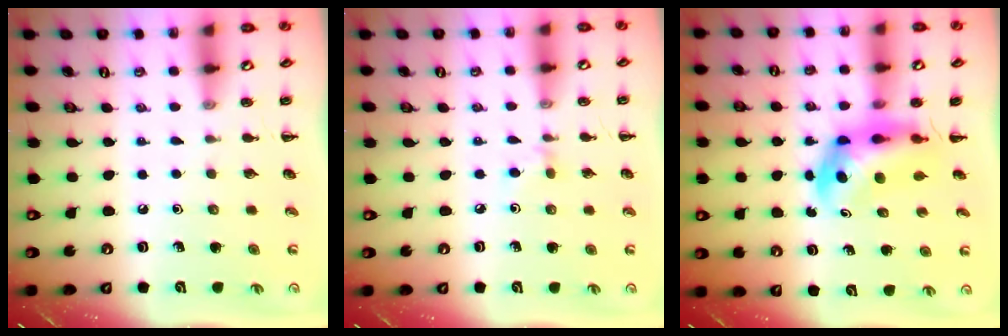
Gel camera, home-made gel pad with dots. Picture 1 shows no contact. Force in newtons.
{"total": 4.4, "press": 4.2, "slide": 1.5}
{"total": 6.4, "press": 6.2, "slide": 1.5}